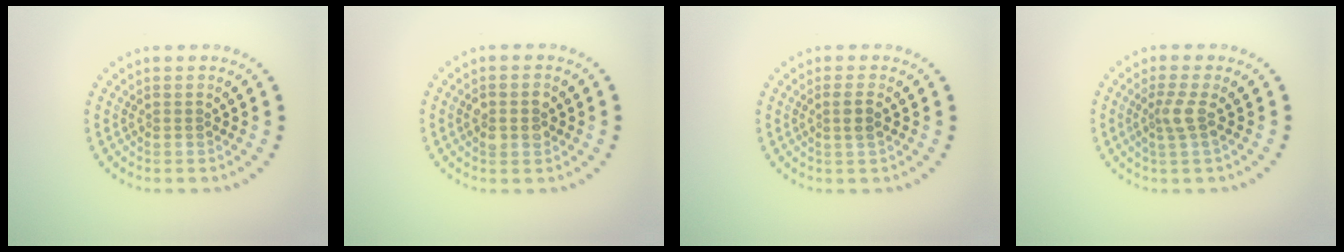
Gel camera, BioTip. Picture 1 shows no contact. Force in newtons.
{"total": 2.4, "press": 2.4, "slide": 0.2}
{"total": 1.4, "press": 1.2, "slide": 0.7}
{"total": 2.0, "press": 1.5, "slide": 1.3}